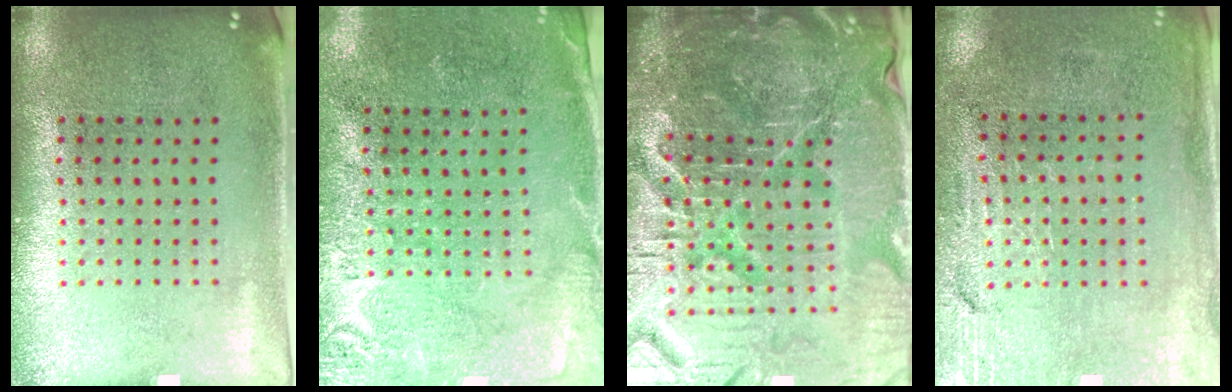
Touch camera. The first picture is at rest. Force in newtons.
{"total": 2.7, "press": 2.6, "slide": 0.5}
{"total": 7.2, "press": 6.4, "slide": 3.4}
{"total": 3.2, "press": 2.9, "slide": 1.3}